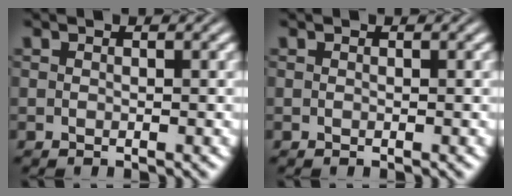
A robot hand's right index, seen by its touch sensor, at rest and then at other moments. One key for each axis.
{"total": 0.0}